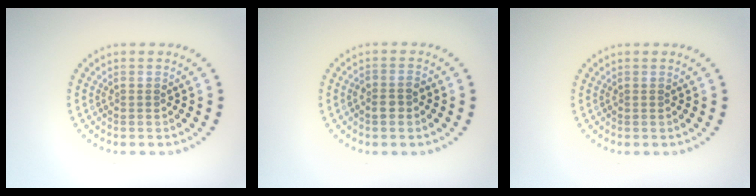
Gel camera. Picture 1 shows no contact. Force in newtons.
{"total": 1.5, "press": 1.4, "slide": 0.5}
{"total": 0.0}